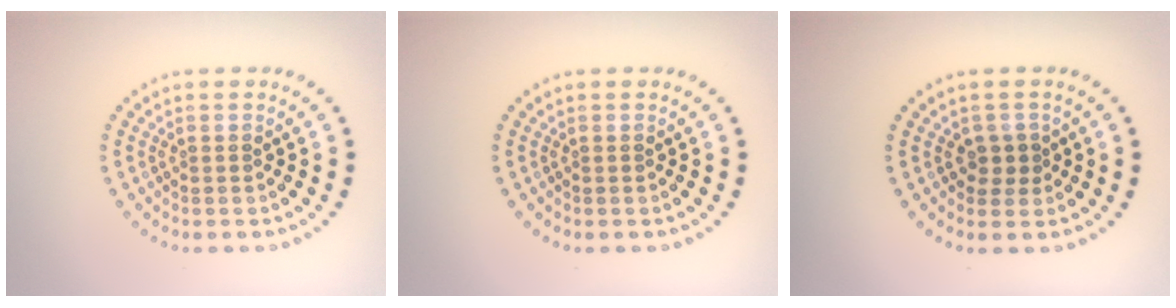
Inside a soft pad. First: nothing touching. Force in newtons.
{"total": 0.0}
{"total": 1.7, "press": 1.5, "slide": 0.8}